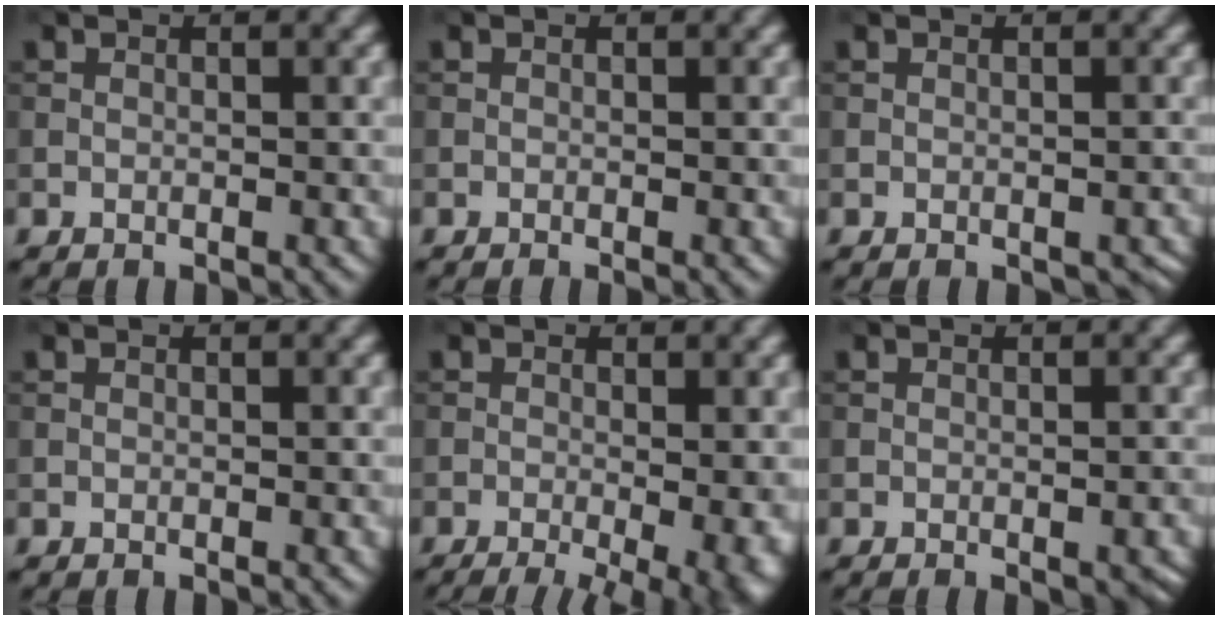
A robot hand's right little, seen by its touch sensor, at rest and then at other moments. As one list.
[{"total": 0.5, "force": [-0.2, 0.1, 0.5], "torque": [-0.005, -0.006, -0.004]}, {"total": 0.9, "force": [-0.3, 0.5, 0.6], "torque": [-0.011, -0.007, -0.001]}, {"total": 0.0}, {"total": 9.8, "force": [-3.4, 3.7, 8.4], "torque": [-0.090, -0.019, -0.035]}, {"total": 2.9, "force": [-1.2, 1.0, 2.5], "torque": [-0.021, -0.008, -0.004]}]